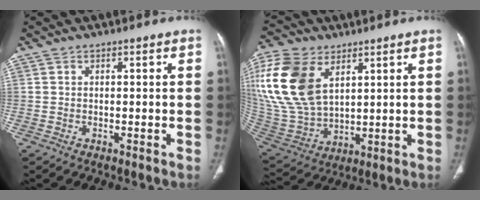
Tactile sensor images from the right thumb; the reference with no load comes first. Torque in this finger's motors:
{"motor_torque": [-1.11, 2.40, 2.03, 0.74, 0.61]}